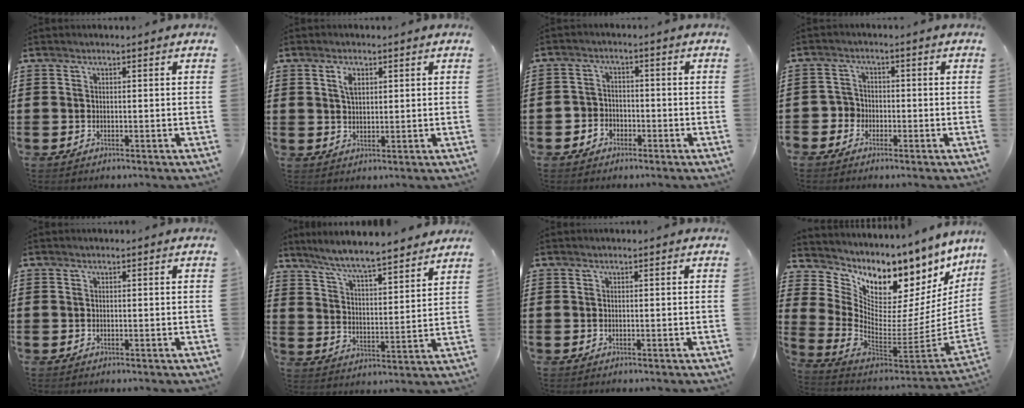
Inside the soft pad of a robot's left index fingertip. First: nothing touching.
{"total": 2.7, "force": [1.3, 1.4, 1.9], "torque": [-0.043, 0.005, 0.024]}
{"total": 2.7, "force": [-1.9, 1.9, 0.1], "torque": [-0.010, 0.006, -0.043]}
{"total": 2.7, "force": [-1.7, 2.2, 0.2], "torque": [-0.016, 0.004, -0.039]}
{"total": 0.0}
{"total": 6.2, "force": [5.8, 0.0, 2.1], "torque": [-0.067, -0.038, 0.098]}
{"total": 0.0}
{"total": 5.0, "force": [4.4, 2.2, 0.9], "torque": [-0.054, -0.082, 0.068]}